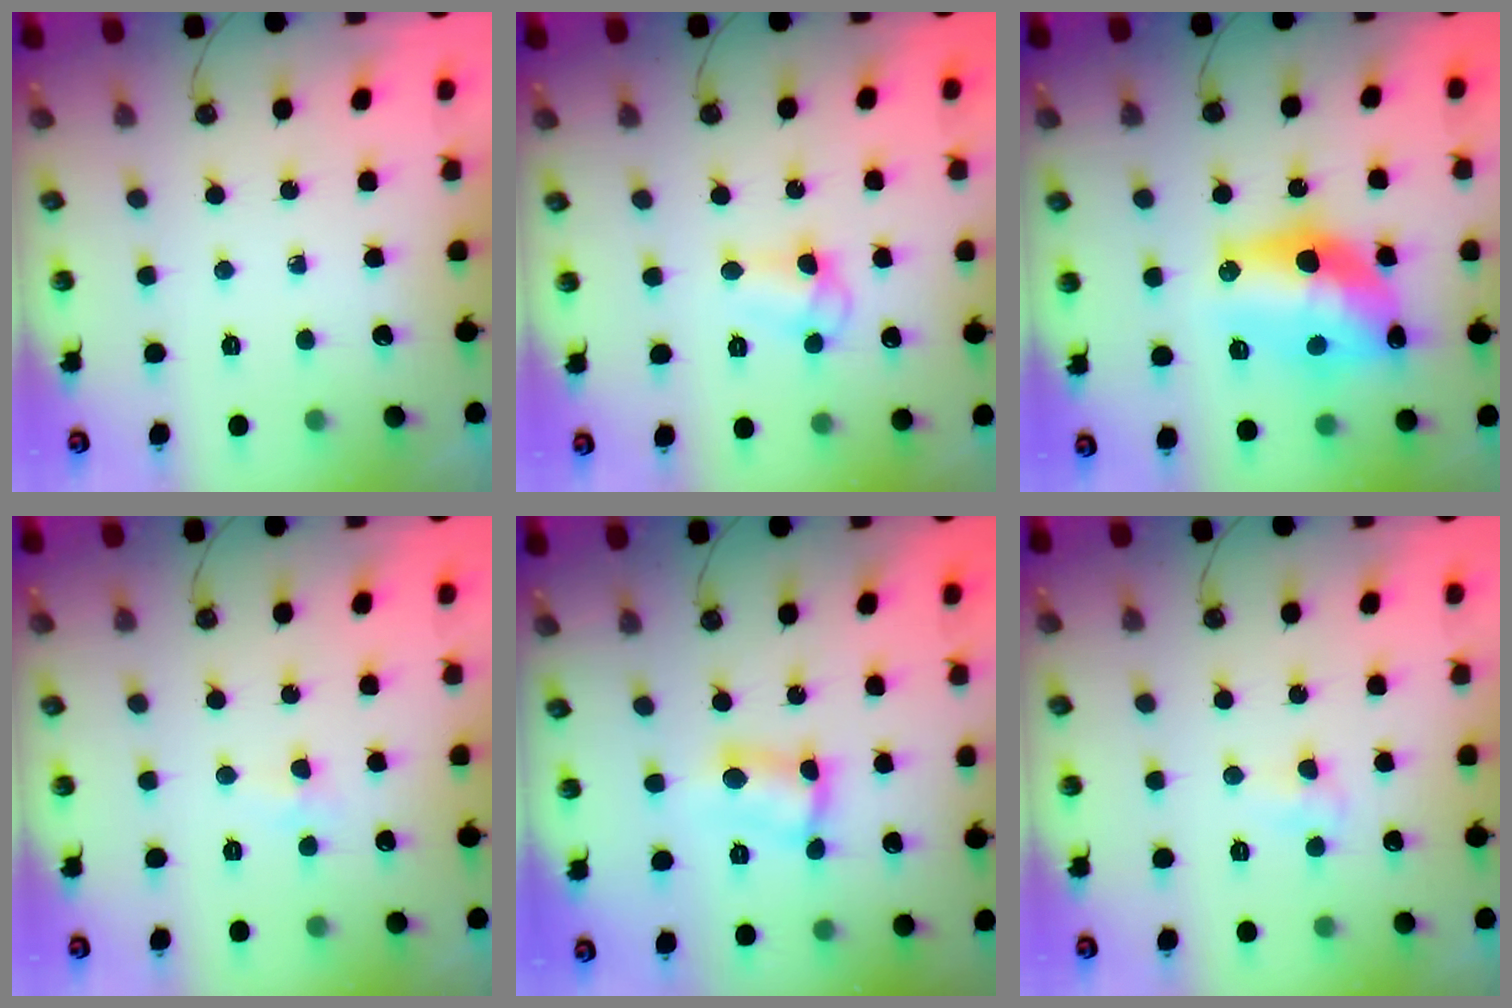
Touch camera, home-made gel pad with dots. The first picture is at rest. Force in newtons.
{"total": 7.2, "press": 7.2, "slide": 0.6}
{"total": 16.9, "press": 16.4, "slide": 4.2}
{"total": 3.6, "press": 3.5, "slide": 0.9}
{"total": 5.2, "press": 5.2, "slide": 0.2}
{"total": 4.3, "press": 4.2, "slide": 0.9}